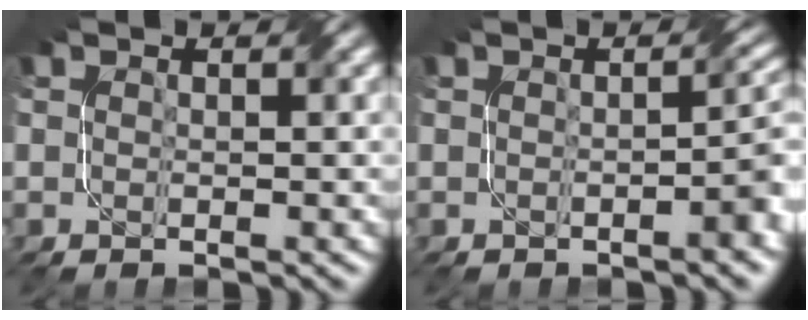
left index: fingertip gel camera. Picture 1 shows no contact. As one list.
[{"total": 2.6, "force": [-0.8, 0.6, 2.4], "torque": [-0.024, 0.011, -0.015]}]